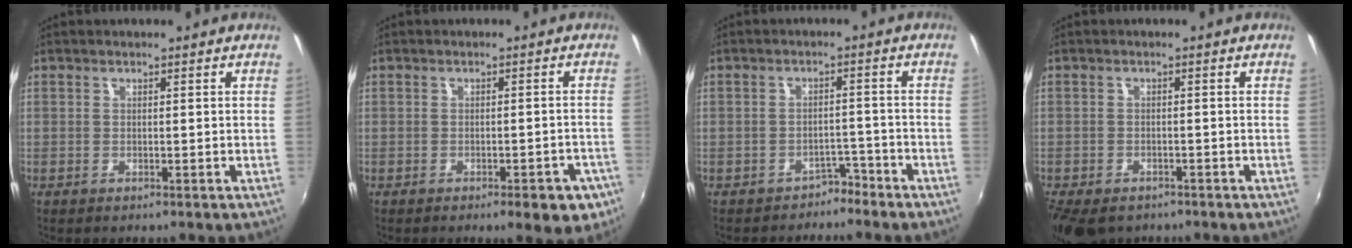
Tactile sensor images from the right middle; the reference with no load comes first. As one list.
[{"total": 6.1, "force": [-3.6, 2.7, 4.1], "torque": [-0.057, 0.001, -0.035]}, {"total": 3.4, "force": [-2.9, 1.7, 0.2], "torque": [-0.003, 0.016, -0.038]}, {"total": 8.8, "force": [-6.2, 4.6, 4.2], "torque": [-0.106, -0.031, -0.103]}]